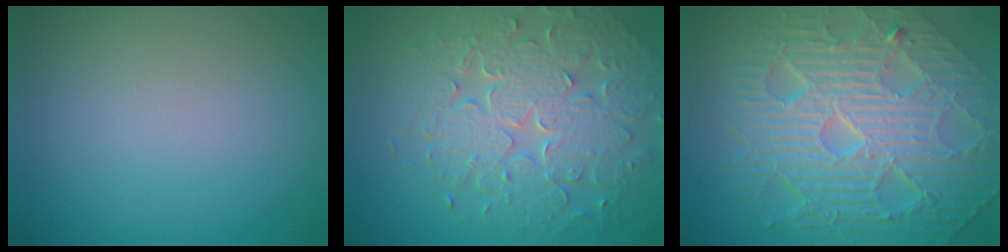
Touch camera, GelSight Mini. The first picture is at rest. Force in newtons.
{"total": 8.3, "press": 6.0, "slide": 5.8}
{"total": 11.5, "press": 7.6, "slide": 8.7}